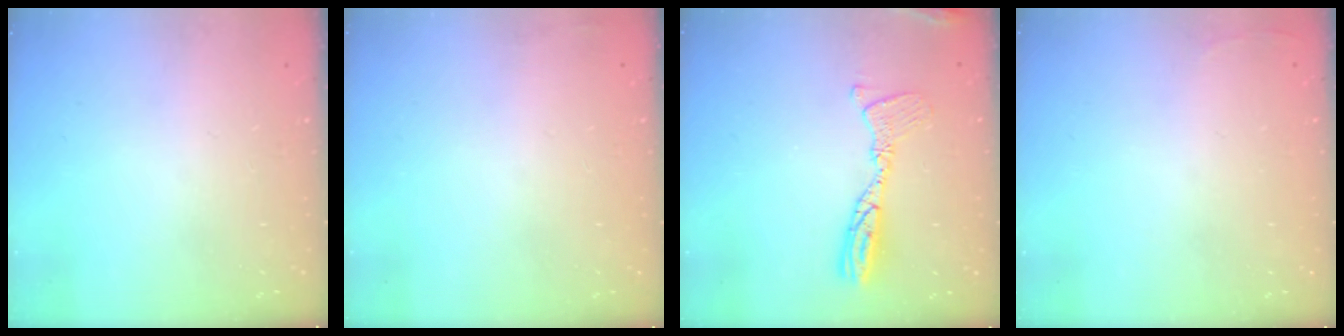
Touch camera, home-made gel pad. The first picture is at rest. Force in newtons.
{"total": 2.9, "press": 2.4, "slide": 1.6}
{"total": 12.4, "press": 12.4, "slide": 1.1}
{"total": 2.5, "press": 2.4, "slide": 0.9}